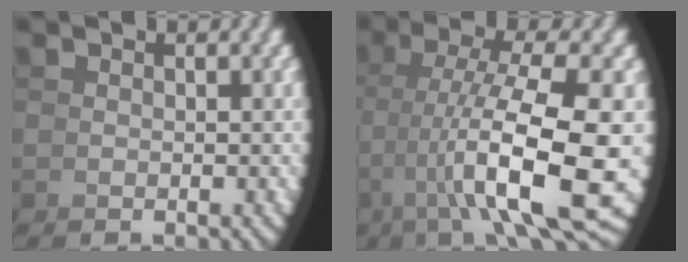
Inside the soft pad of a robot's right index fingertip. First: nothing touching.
{"total": 10.5, "force": [-0.4, 4.0, 9.7], "torque": [-0.151, -0.015, 0.011]}